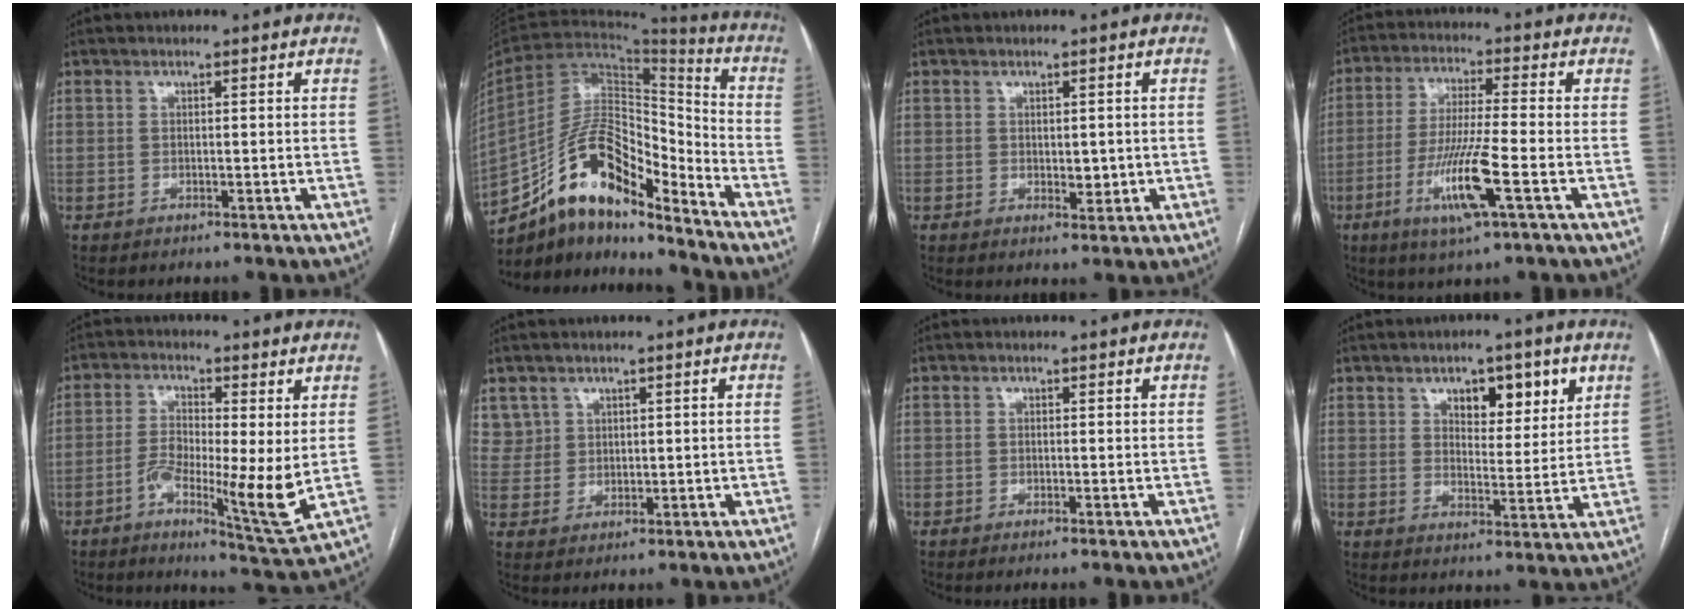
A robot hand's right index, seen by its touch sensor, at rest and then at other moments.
{"total": 16.0, "force": [-12.4, 5.0, 8.7], "torque": [-0.153, 0.042, -0.222]}
{"total": 2.5, "force": [-0.2, 1.5, 2.1], "torque": [-0.025, -0.003, 0.003]}
{"total": 11.0, "force": [-4.1, 0.0, 10.2], "torque": [-0.204, -0.016, -0.079]}
{"total": 10.2, "force": [-1.5, 1.3, 10.0], "torque": [-0.177, -0.008, -0.029]}
{"total": 3.8, "force": [2.2, 3.1, -0.4], "torque": [0.021, 0.005, 0.043]}
{"total": 0.5, "force": [-0.4, -0.1, 0.4], "torque": [-0.009, 0.000, -0.007]}
{"total": 7.9, "force": [4.2, 3.3, 5.8], "torque": [-0.077, 0.002, 0.062]}